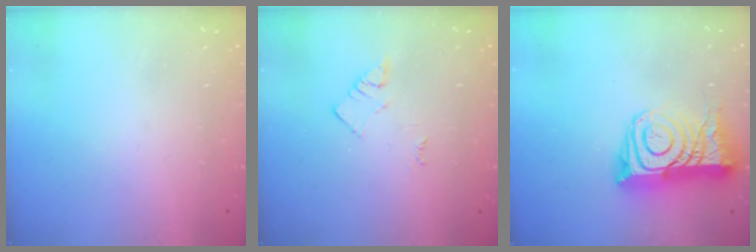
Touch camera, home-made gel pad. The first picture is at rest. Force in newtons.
{"total": 3.1, "press": 3.1, "slide": 0.4}
{"total": 16.4, "press": 16.3, "slide": 1.5}